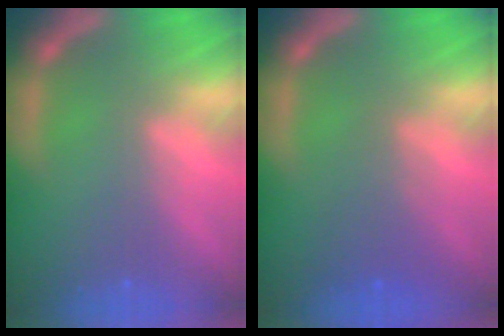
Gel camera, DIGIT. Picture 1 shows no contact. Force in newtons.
{"total": 2.9}